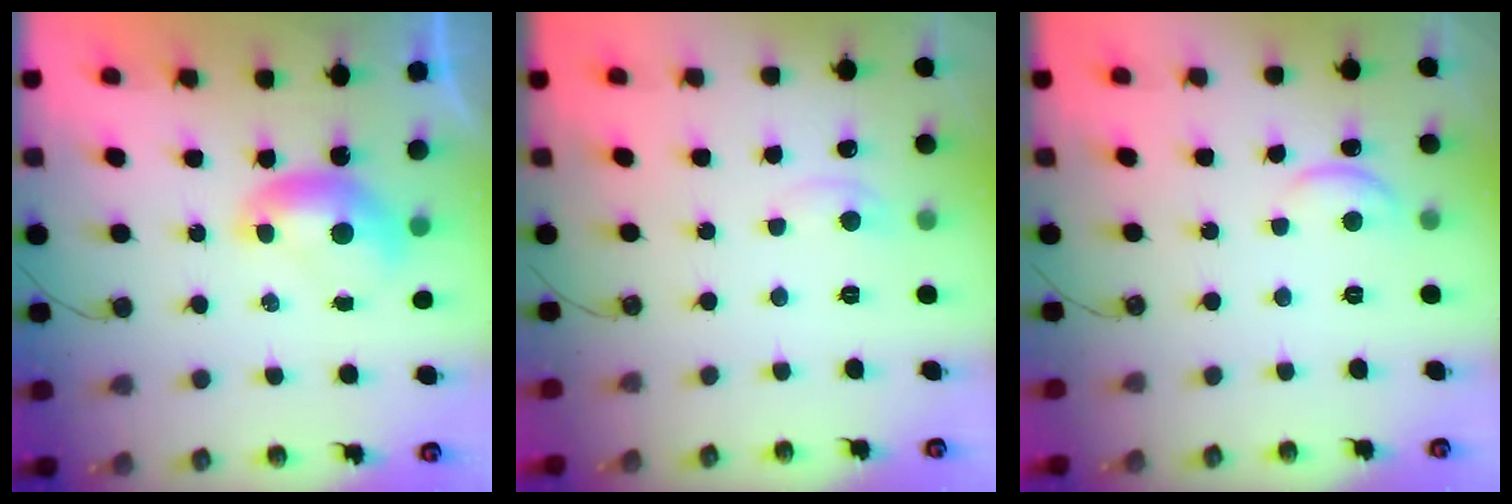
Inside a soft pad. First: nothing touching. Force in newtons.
{"total": 1.1, "press": 1.0, "slide": 0.5}
{"total": 1.2, "press": 1.2, "slide": 0.3}